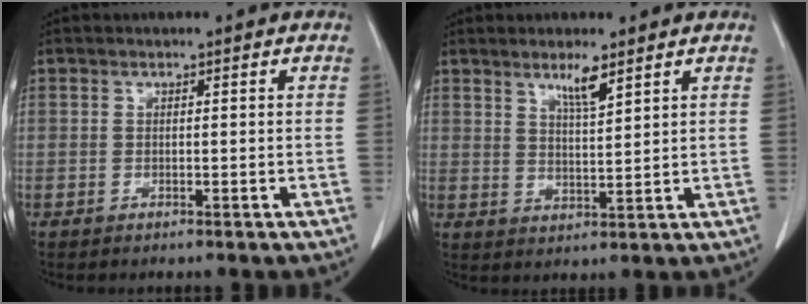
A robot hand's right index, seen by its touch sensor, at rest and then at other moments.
{"total": 4.5, "force": [3.0, 0.5, 3.3], "torque": [-0.061, -0.006, 0.056]}